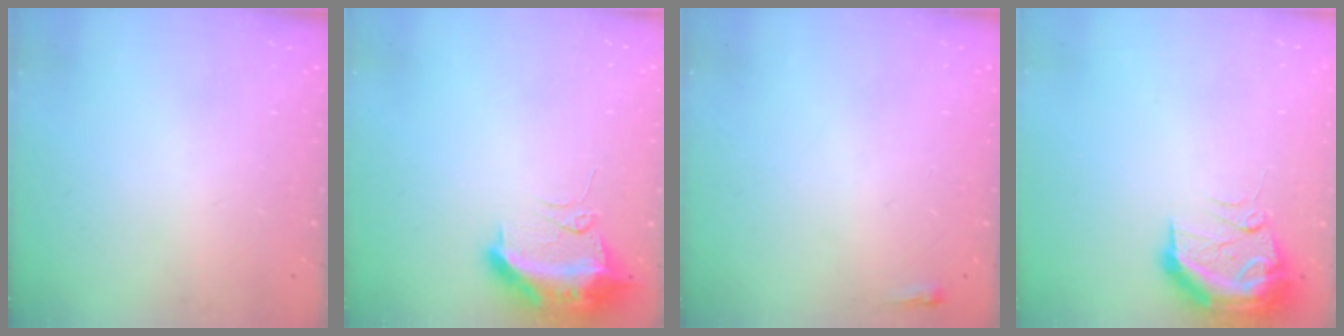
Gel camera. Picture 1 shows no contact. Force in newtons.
{"total": 11.6, "press": 11.5, "slide": 1.3}
{"total": 2.0, "press": 2.0, "slide": 0.5}
{"total": 12.2, "press": 11.9, "slide": 2.6}